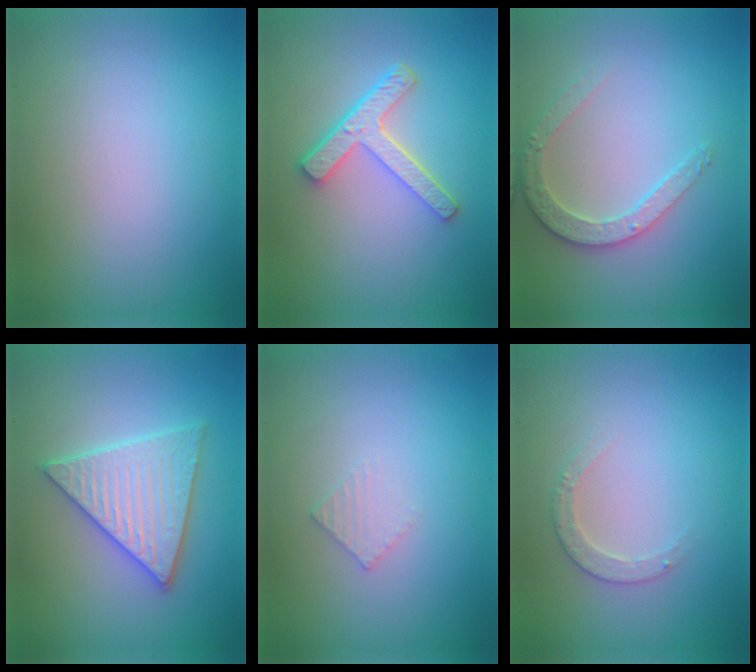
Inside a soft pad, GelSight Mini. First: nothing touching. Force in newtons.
{"total": 4.4, "press": 3.3, "slide": 2.9}
{"total": 2.7, "press": 2.6, "slide": 0.7}
{"total": 5.1, "press": 5.0, "slide": 0.6}
{"total": 1.1, "press": 1.1, "slide": 0.0}
{"total": 1.8, "press": 1.8, "slide": 0.4}